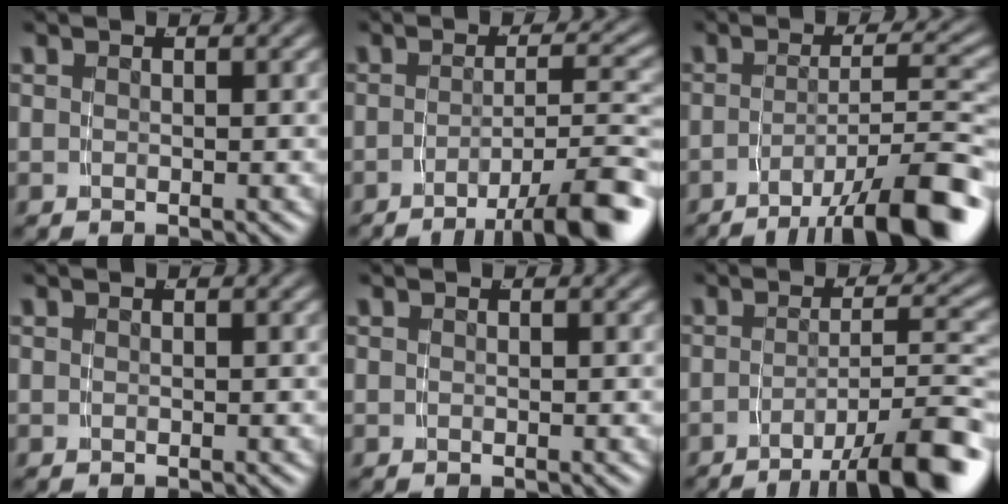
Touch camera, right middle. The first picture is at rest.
{"total": 7.7, "force": [-5.0, 1.1, 5.7], "torque": [-0.071, -0.008, -0.073]}
{"total": 9.3, "force": [-6.1, 1.6, 6.9], "torque": [-0.086, -0.013, -0.085]}
{"total": 0.0}
{"total": 0.0}
{"total": 8.5, "force": [-5.6, 1.4, 6.2], "torque": [-0.078, -0.010, -0.081]}